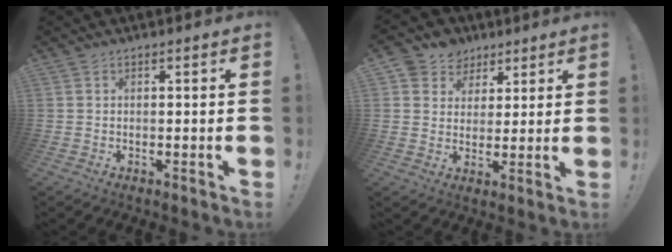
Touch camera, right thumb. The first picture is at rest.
{"total": 7.4, "force": [3.5, 6.4, 0.8], "torque": [-0.008, -0.018, 0.072]}